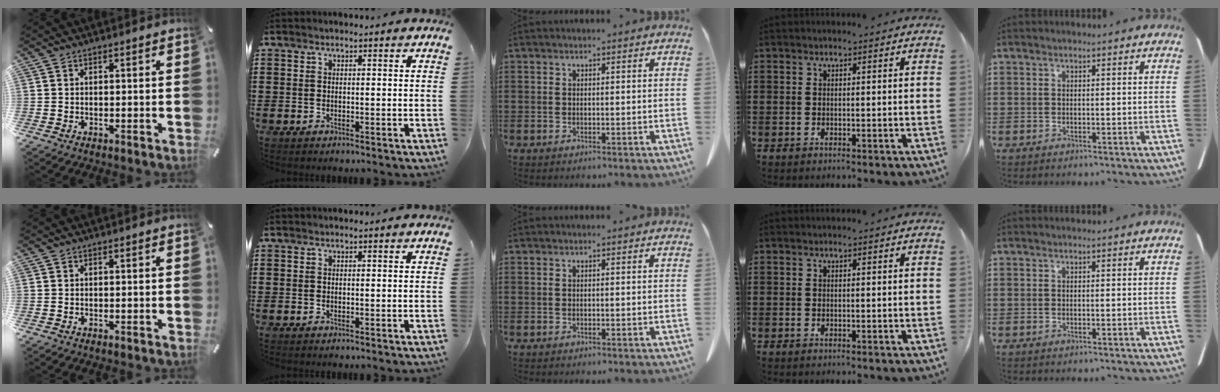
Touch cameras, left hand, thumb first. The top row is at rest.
{}